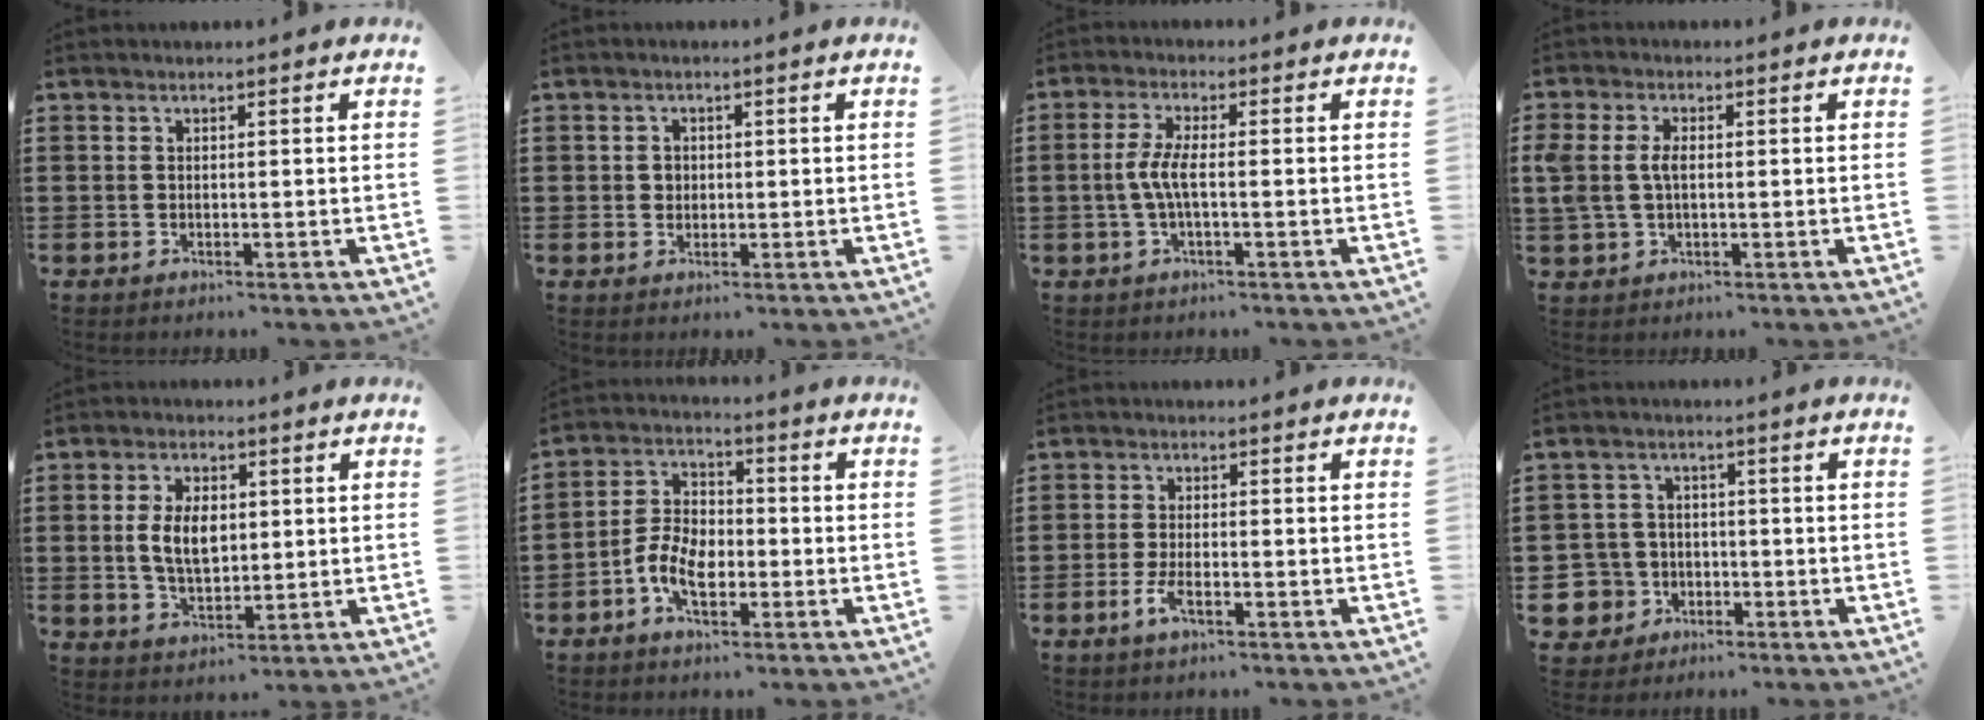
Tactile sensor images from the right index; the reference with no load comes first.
{"total": 1.2, "force": [0.1, 1.1, 0.5], "torque": [-0.013, 0.007, 0.002]}
{"total": 4.3, "force": [-0.7, 0.7, 4.1], "torque": [-0.104, -0.009, -0.024]}
{"total": 4.0, "force": [0.2, 2.3, 3.3], "torque": [-0.090, 0.000, -0.005]}
{"total": 6.3, "force": [0.5, 3.6, 5.2], "torque": [-0.096, 0.004, 0.002]}
{"total": 6.9, "force": [-2.6, 4.0, 5.0], "torque": [-0.115, 0.005, -0.054]}
{"total": 3.3, "force": [-1.5, 1.0, 2.8], "torque": [-0.068, -0.008, -0.032]}
{"total": 6.0, "force": [-2.1, 5.3, 1.8], "torque": [-0.082, 0.003, -0.044]}